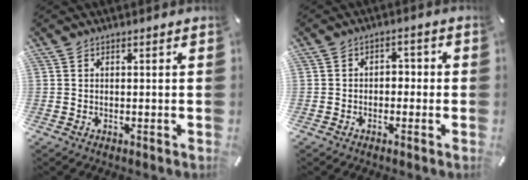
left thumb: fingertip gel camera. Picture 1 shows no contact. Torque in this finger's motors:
{"motor_torque": [-0.07, -0.10, -0.26, 0.04, 0.03]}